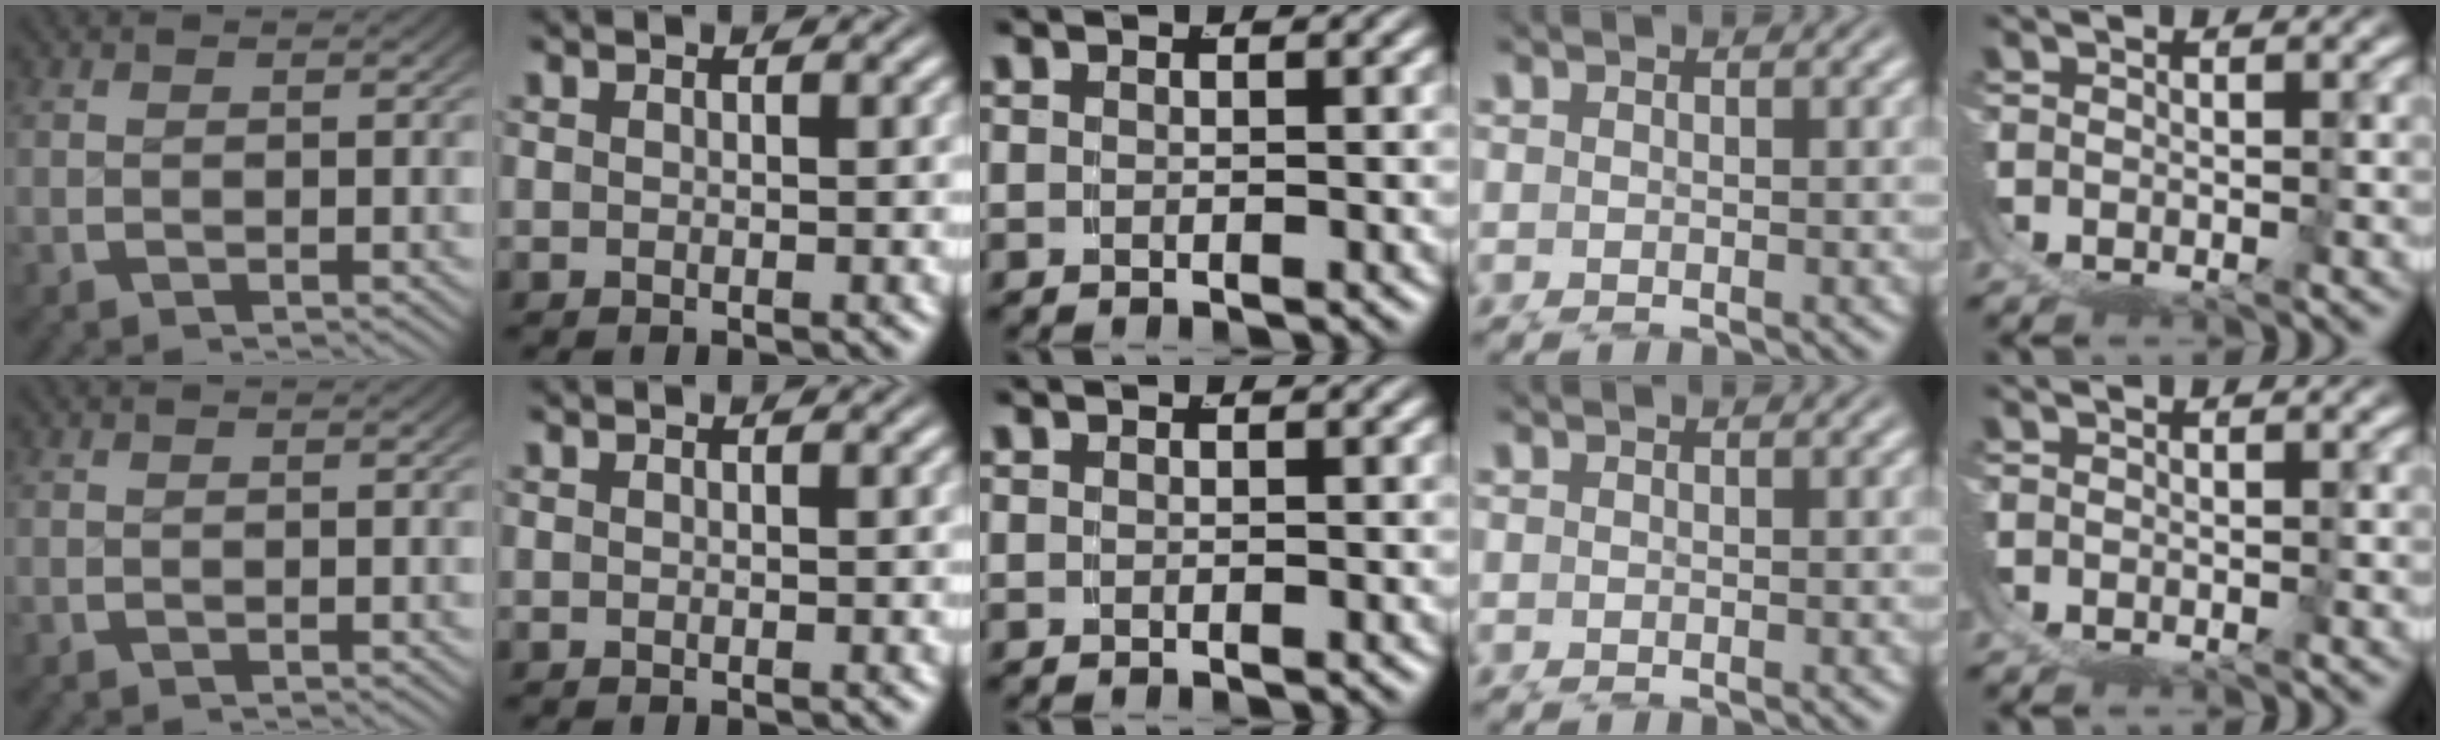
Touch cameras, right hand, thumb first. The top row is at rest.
{}